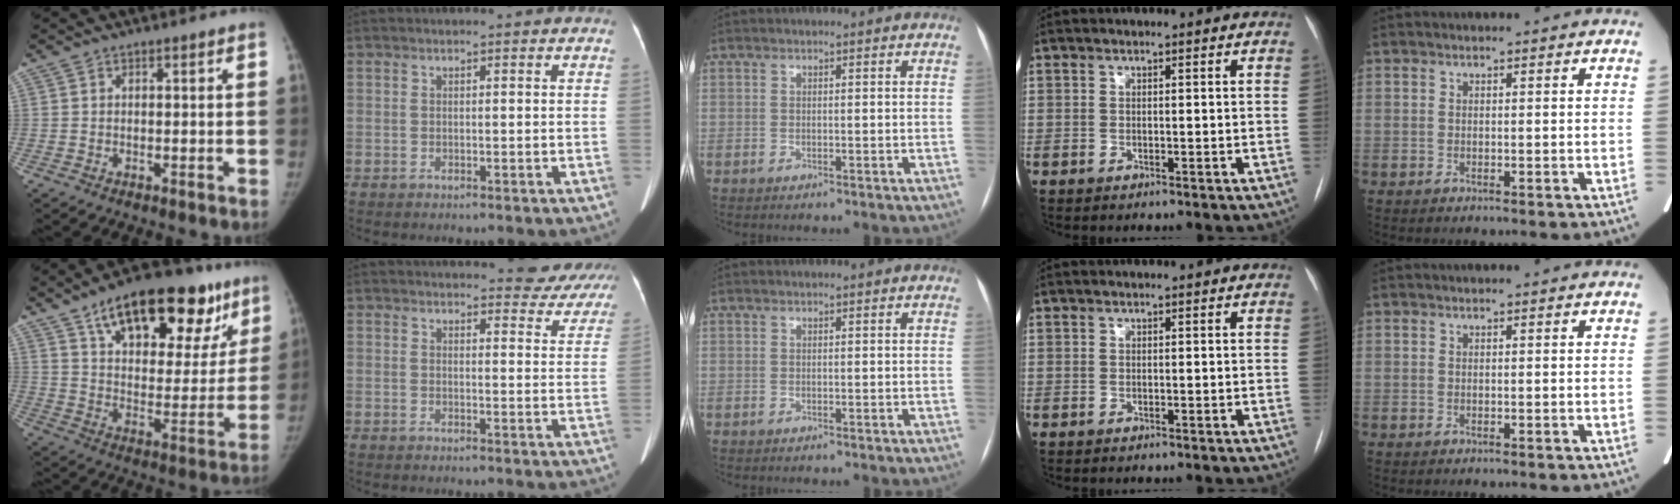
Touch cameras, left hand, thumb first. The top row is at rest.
{"thumb": {"total": 27.5, "force": [16.4, 12.5, 18.1], "torque": [-0.223, -0.024, 0.245]}, "index": {"total": 13.6, "force": [12.9, 3.3, 2.4], "torque": [0.006, -0.021, 0.121]}}